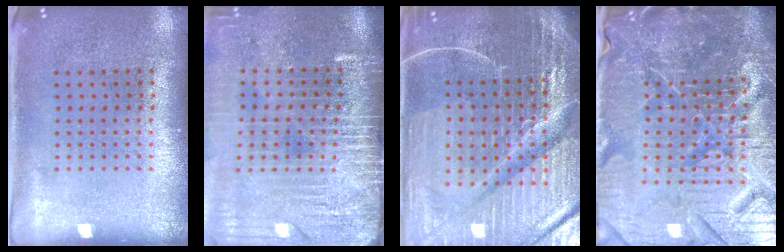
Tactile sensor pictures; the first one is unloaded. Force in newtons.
{"total": 4.3, "press": 3.6, "slide": 2.3}
{"total": 7.1, "press": 6.2, "slide": 3.5}
{"total": 7.1, "press": 6.3, "slide": 3.3}